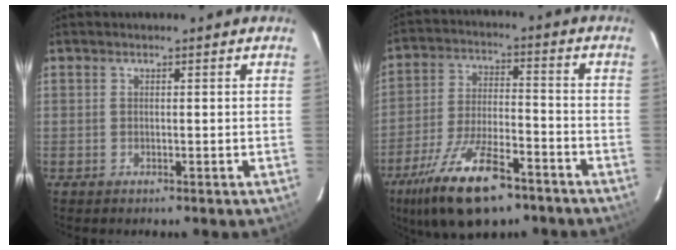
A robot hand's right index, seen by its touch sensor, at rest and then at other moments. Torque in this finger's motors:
{"motor_torque": [1.33, -0.81, 1.00, 0.17]}